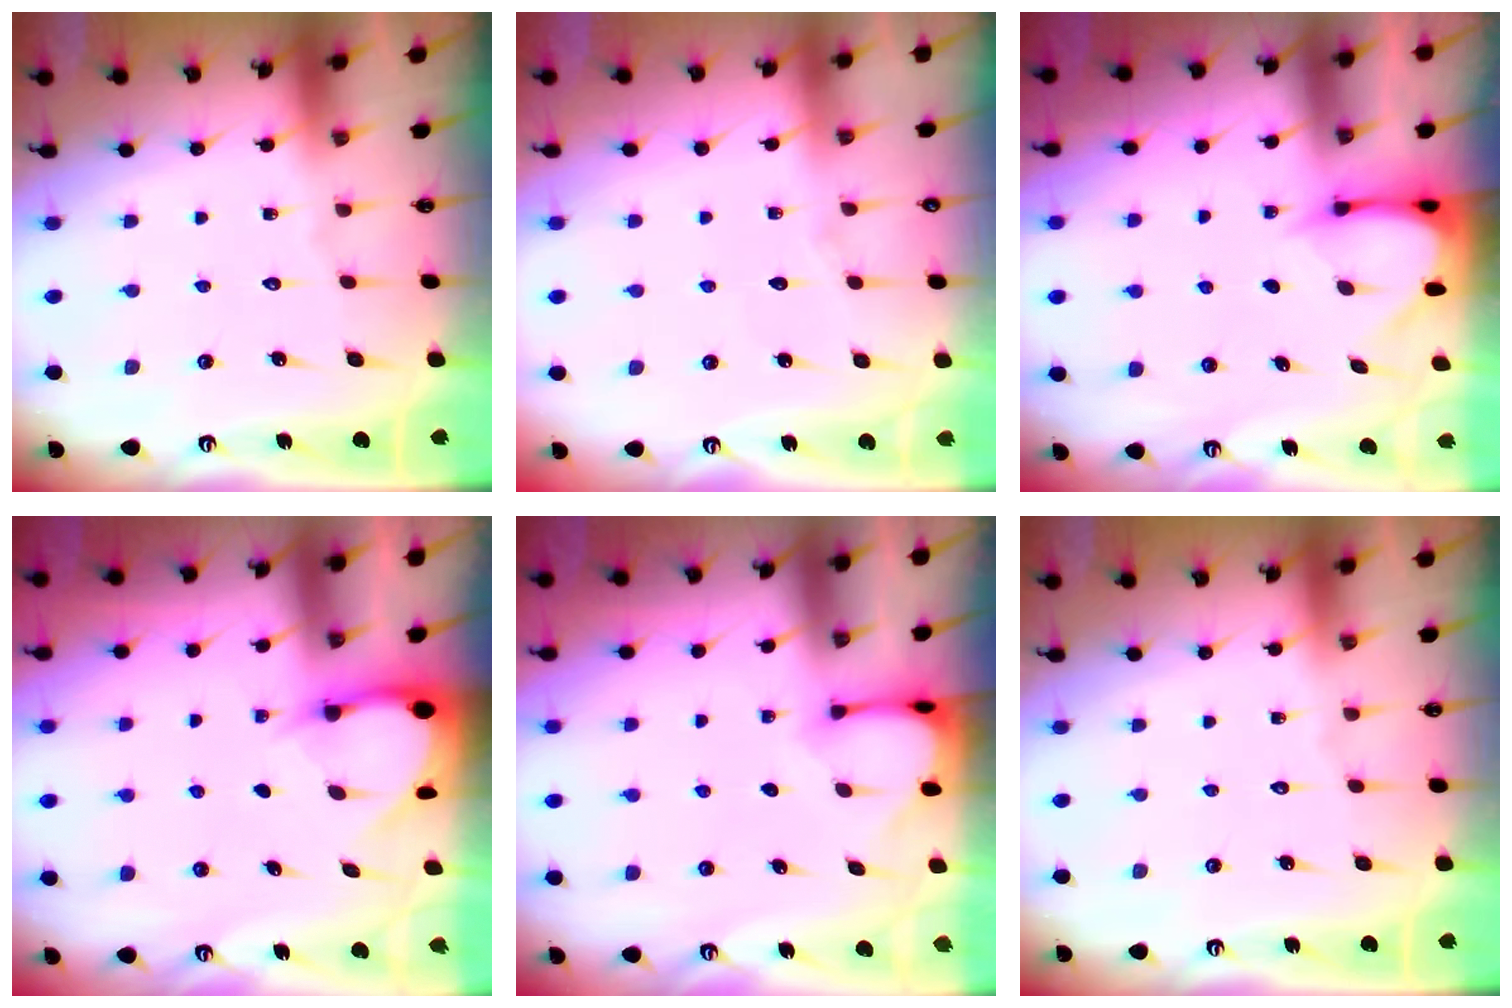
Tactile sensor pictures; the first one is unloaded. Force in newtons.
{"total": 3.5, "press": 3.5, "slide": 0.5}
{"total": 3.7, "press": 3.7, "slide": 0.2}
{"total": 3.1, "press": 3.1, "slide": 0.2}
{"total": 3.1, "press": 3.1, "slide": 0.4}
{"total": 0.0}